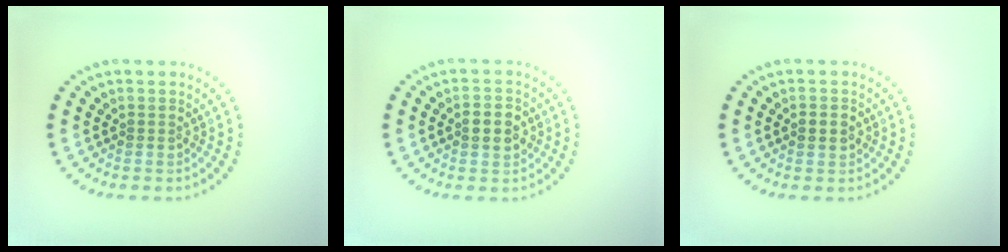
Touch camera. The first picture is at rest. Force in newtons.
{"total": 2.8, "press": 2.8, "slide": 0.1}
{"total": 2.1, "press": 2.1, "slide": 0.1}